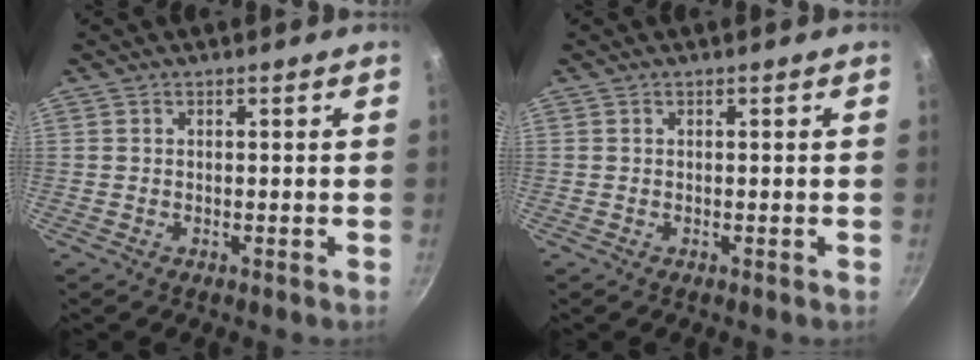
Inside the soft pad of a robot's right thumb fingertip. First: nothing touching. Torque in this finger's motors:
{"motor_torque": [0.00, 0.00, -0.08, 0.09, 0.01]}